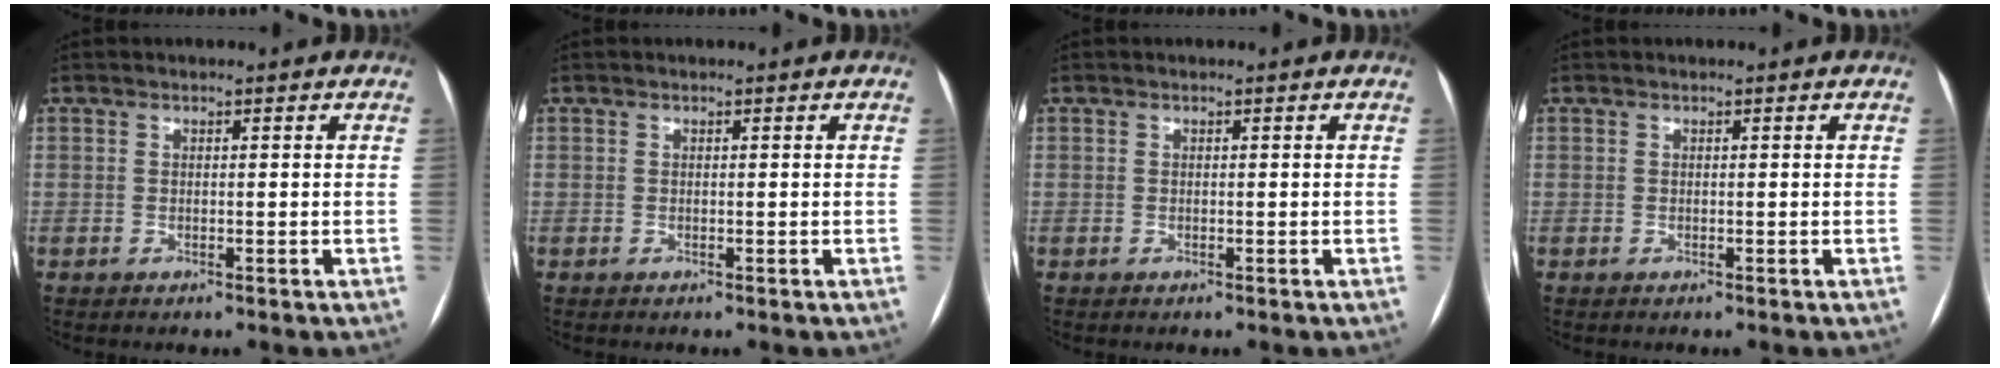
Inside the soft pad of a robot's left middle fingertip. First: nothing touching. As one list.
[{"total": 0.0}, {"total": 0.0}, {"total": 0.0}]